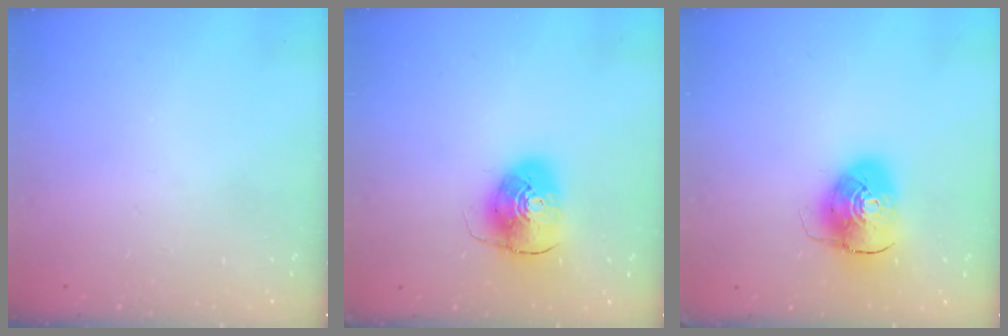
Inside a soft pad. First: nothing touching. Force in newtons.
{"total": 9.9, "press": 9.8, "slide": 1.6}
{"total": 10.8, "press": 10.6, "slide": 1.8}